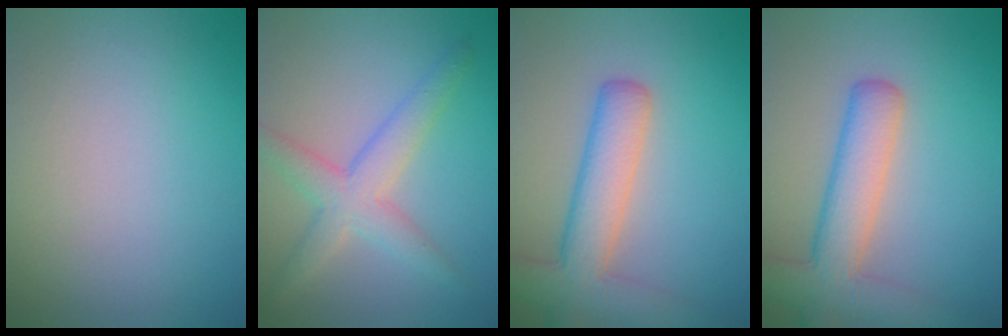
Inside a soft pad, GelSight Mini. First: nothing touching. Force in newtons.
{"total": 4.1, "press": 4.1, "slide": 0.1}
{"total": 6.0, "press": 6.0, "slide": 0.3}
{"total": 6.0, "press": 6.0, "slide": 0.3}